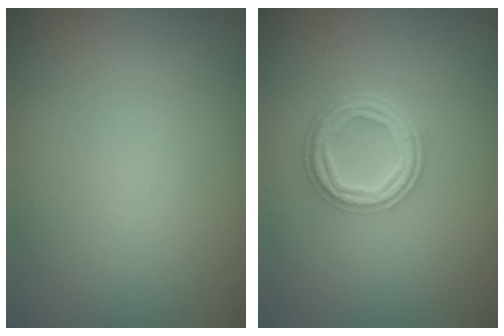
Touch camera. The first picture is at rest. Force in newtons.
{"total": 4.2, "press": 3.2, "slide": 2.6}